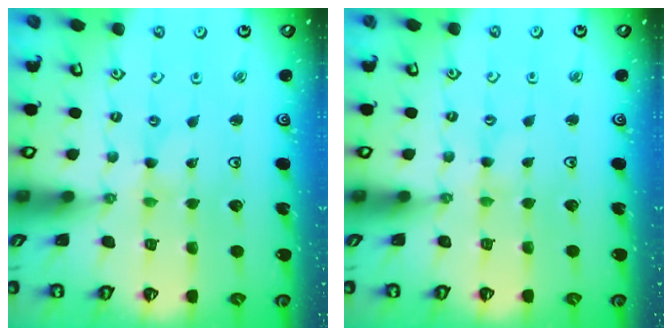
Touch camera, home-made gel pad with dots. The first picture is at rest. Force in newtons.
{"total": 0.5, "press": 0.5, "slide": 0.2}